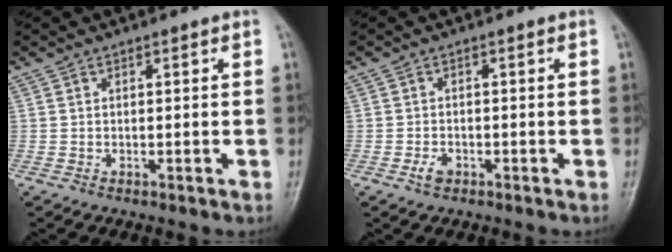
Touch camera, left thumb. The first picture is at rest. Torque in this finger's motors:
{"motor_torque": [-0.31, 0.36, 0.33, 0.14, 0.01]}